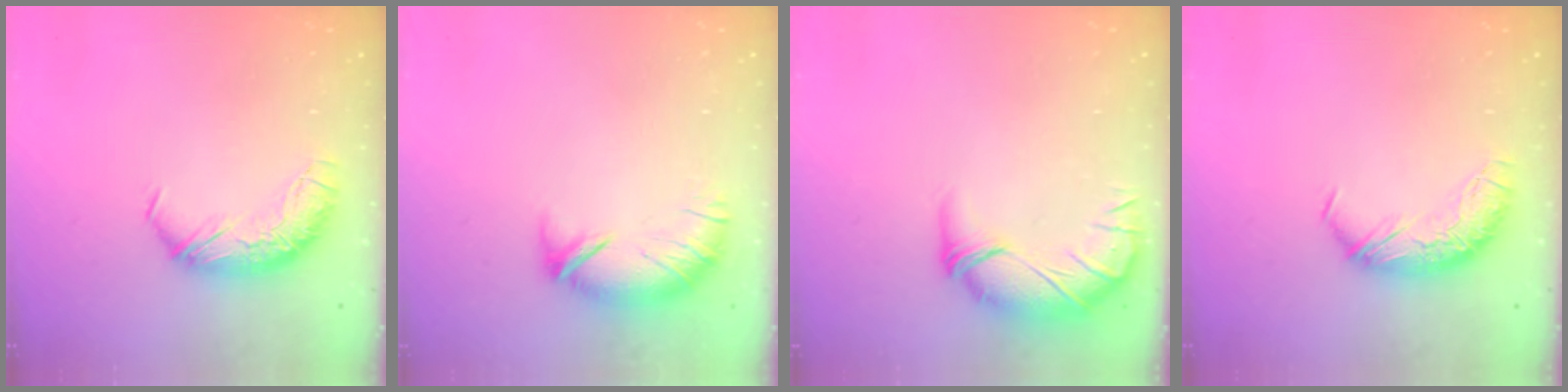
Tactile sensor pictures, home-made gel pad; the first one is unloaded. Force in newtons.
{"total": 4.2, "press": 3.7, "slide": 2.0}
{"total": 4.1, "press": 3.4, "slide": 2.1}
{"total": 0.0}